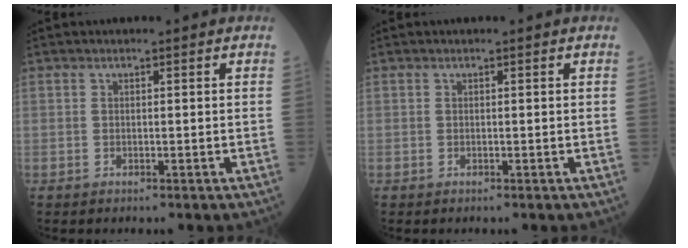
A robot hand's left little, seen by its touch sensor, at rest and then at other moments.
{"total": 0.0}